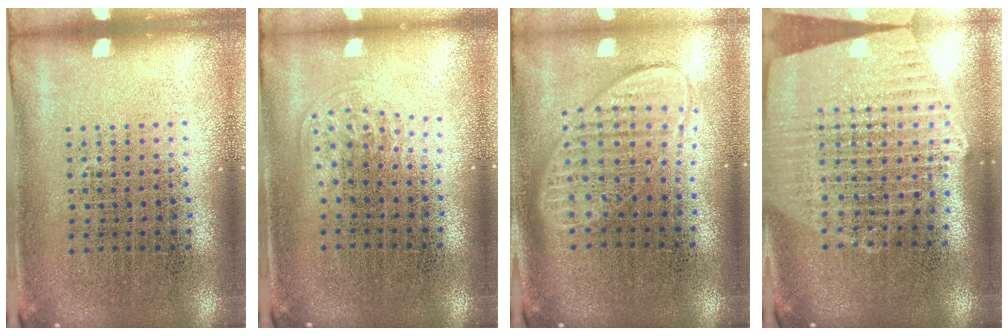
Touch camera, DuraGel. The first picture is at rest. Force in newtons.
{"total": 0.9, "press": 0.6, "slide": 0.7}
{"total": 2.0, "press": 1.5, "slide": 1.2}
{"total": 2.3, "press": 2.0, "slide": 1.1}